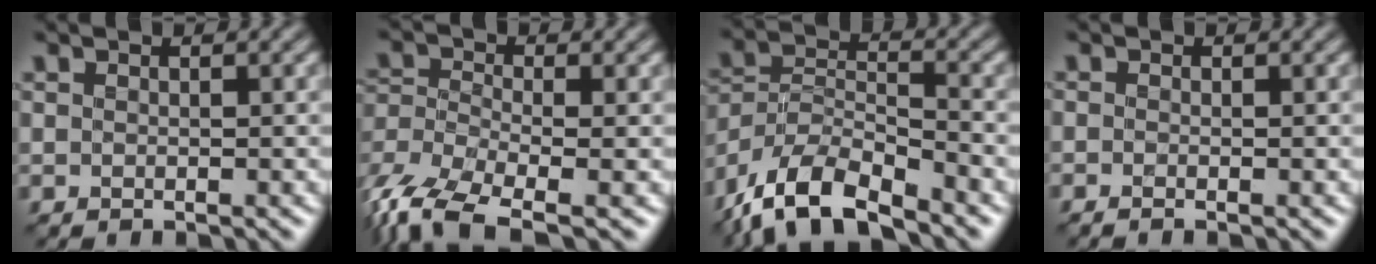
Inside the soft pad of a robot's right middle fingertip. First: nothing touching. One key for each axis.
{"total": 7.1, "fx": -5.0, "fy": 2.4, "fz": 4.4, "tx": -0.092, "ty": -0.011, "tz": -0.110}
{"total": 9.8, "fx": -7.9, "fy": 3.2, "fz": 4.8, "tx": -0.090, "ty": -0.006, "tz": -0.154}
{"total": 0.5, "fx": -0.5, "fy": -0.1, "fz": 0.3, "tx": -0.005, "ty": -0.006, "tz": -0.010}